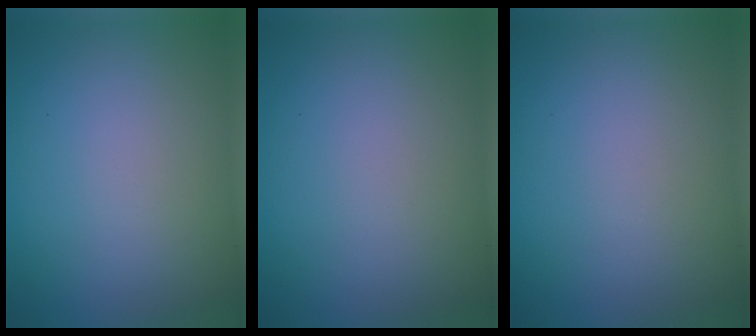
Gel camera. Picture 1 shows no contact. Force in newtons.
{"total": 0.0}
{"total": 0.0}